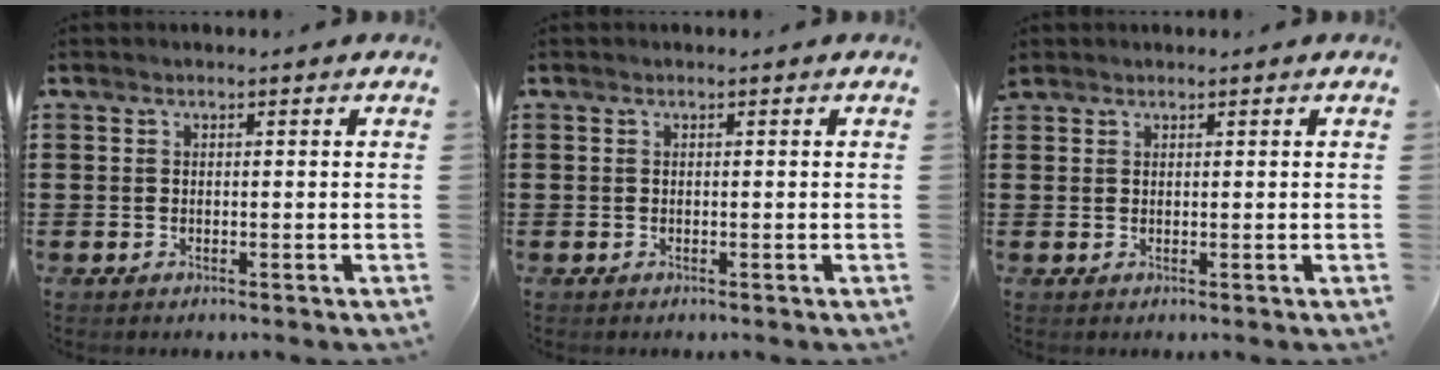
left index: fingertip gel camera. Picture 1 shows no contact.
{"total": 0.0}
{"total": 0.9, "force": [0.9, 0.4, 0.1], "torque": [-0.004, 0.002, 0.017]}